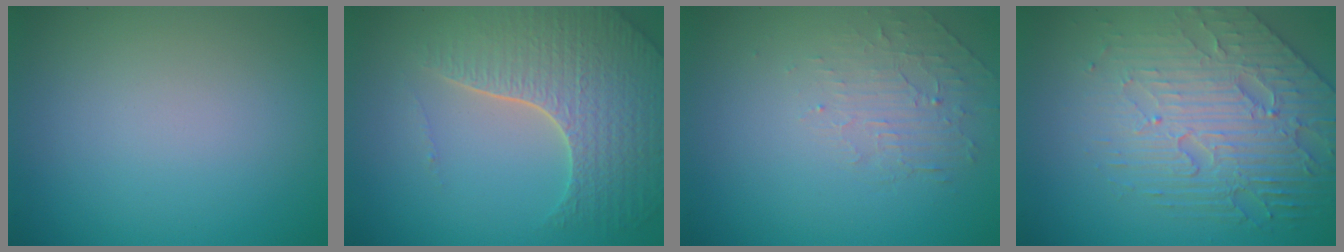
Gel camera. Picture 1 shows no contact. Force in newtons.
{"total": 6.5, "press": 5.0, "slide": 4.2}
{"total": 1.9, "press": 0.6, "slide": 1.8}
{"total": 6.6, "press": 5.2, "slide": 4.0}